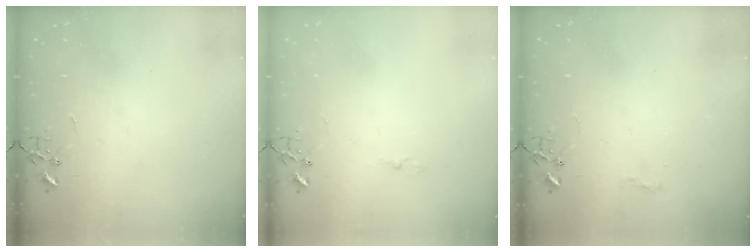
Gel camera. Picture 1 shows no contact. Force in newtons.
{"total": 3.4, "press": 3.4, "slide": 0.5}
{"total": 5.9, "press": 5.9, "slide": 0.8}